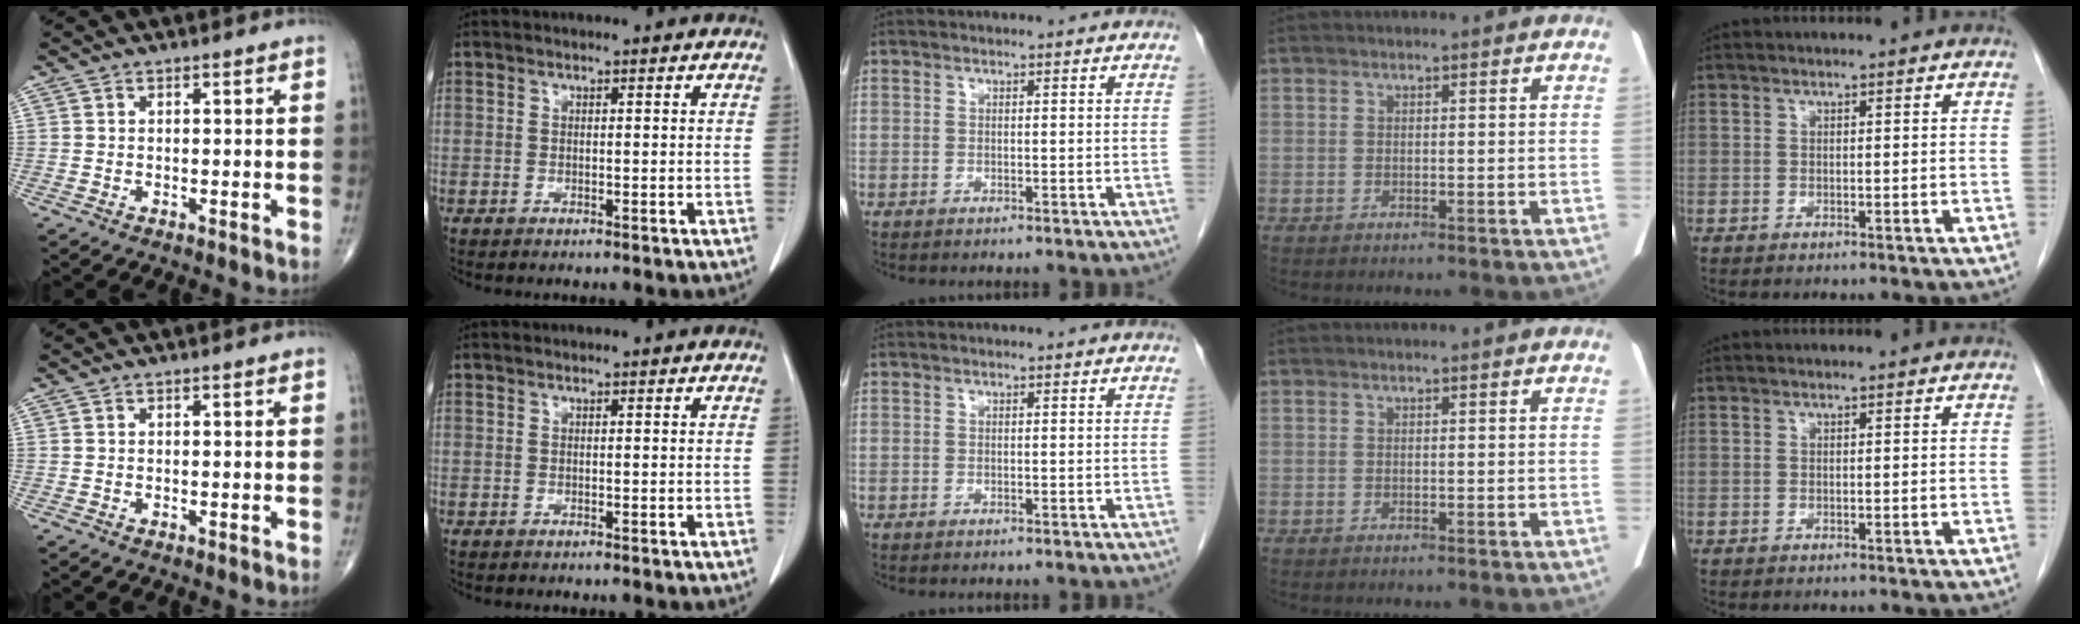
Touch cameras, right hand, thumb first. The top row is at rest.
{}